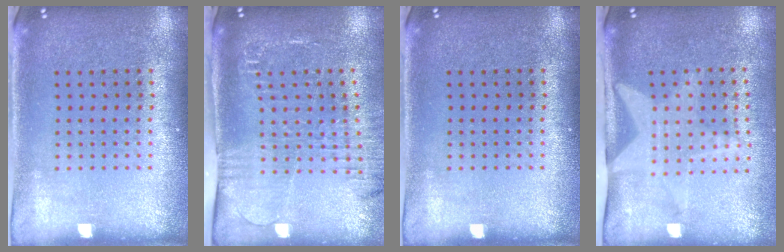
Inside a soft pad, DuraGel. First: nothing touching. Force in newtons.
{"total": 1.9, "press": 1.8, "slide": 0.8}
{"total": 0.0}
{"total": 1.7, "press": 1.5, "slide": 0.7}